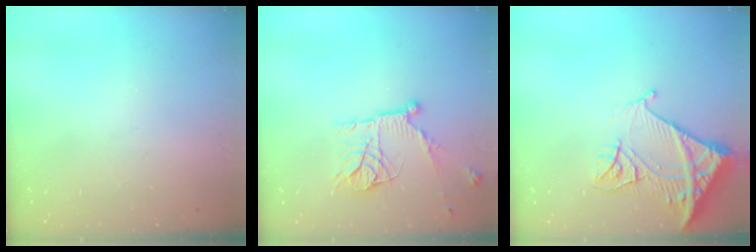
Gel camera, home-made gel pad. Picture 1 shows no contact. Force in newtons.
{"total": 14.9, "press": 14.8, "slide": 1.4}
{"total": 15.3, "press": 15.2, "slide": 1.7}